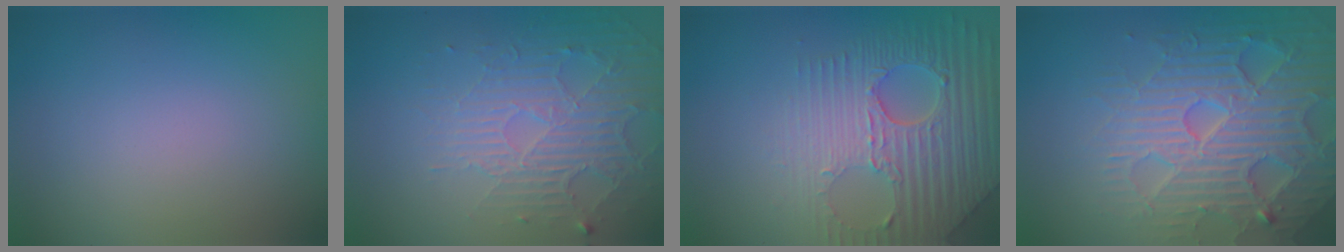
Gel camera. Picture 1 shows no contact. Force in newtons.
{"total": 4.7, "press": 3.3, "slide": 3.3}
{"total": 7.5, "press": 5.4, "slide": 5.2}
{"total": 7.4, "press": 7.2, "slide": 1.4}